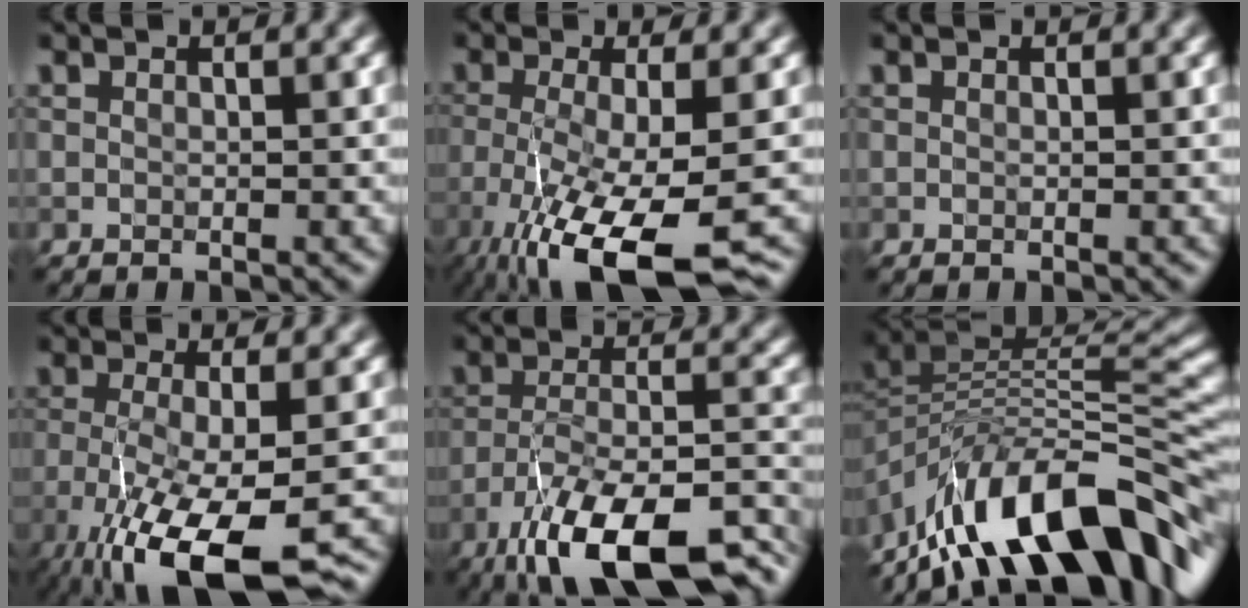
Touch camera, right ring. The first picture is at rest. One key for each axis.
{"total": 10.8, "fx": -5.7, "fy": 2.8, "fz": 8.7, "tx": -0.169, "ty": -0.035, "tz": -0.101}
{"total": 0.0}
{"total": 12.2, "fx": -7.2, "fy": 3.5, "fz": 9.1, "tx": -0.185, "ty": -0.035, "tz": -0.113}
{"total": 14.8, "fx": -10.3, "fy": 4.0, "fz": 9.8, "tx": -0.190, "ty": -0.009, "tz": -0.175}
{"total": 13.0, "fx": -7.5, "fy": 4.9, "fz": 9.4, "tx": -0.158, "ty": 0.036, "tz": -0.140}